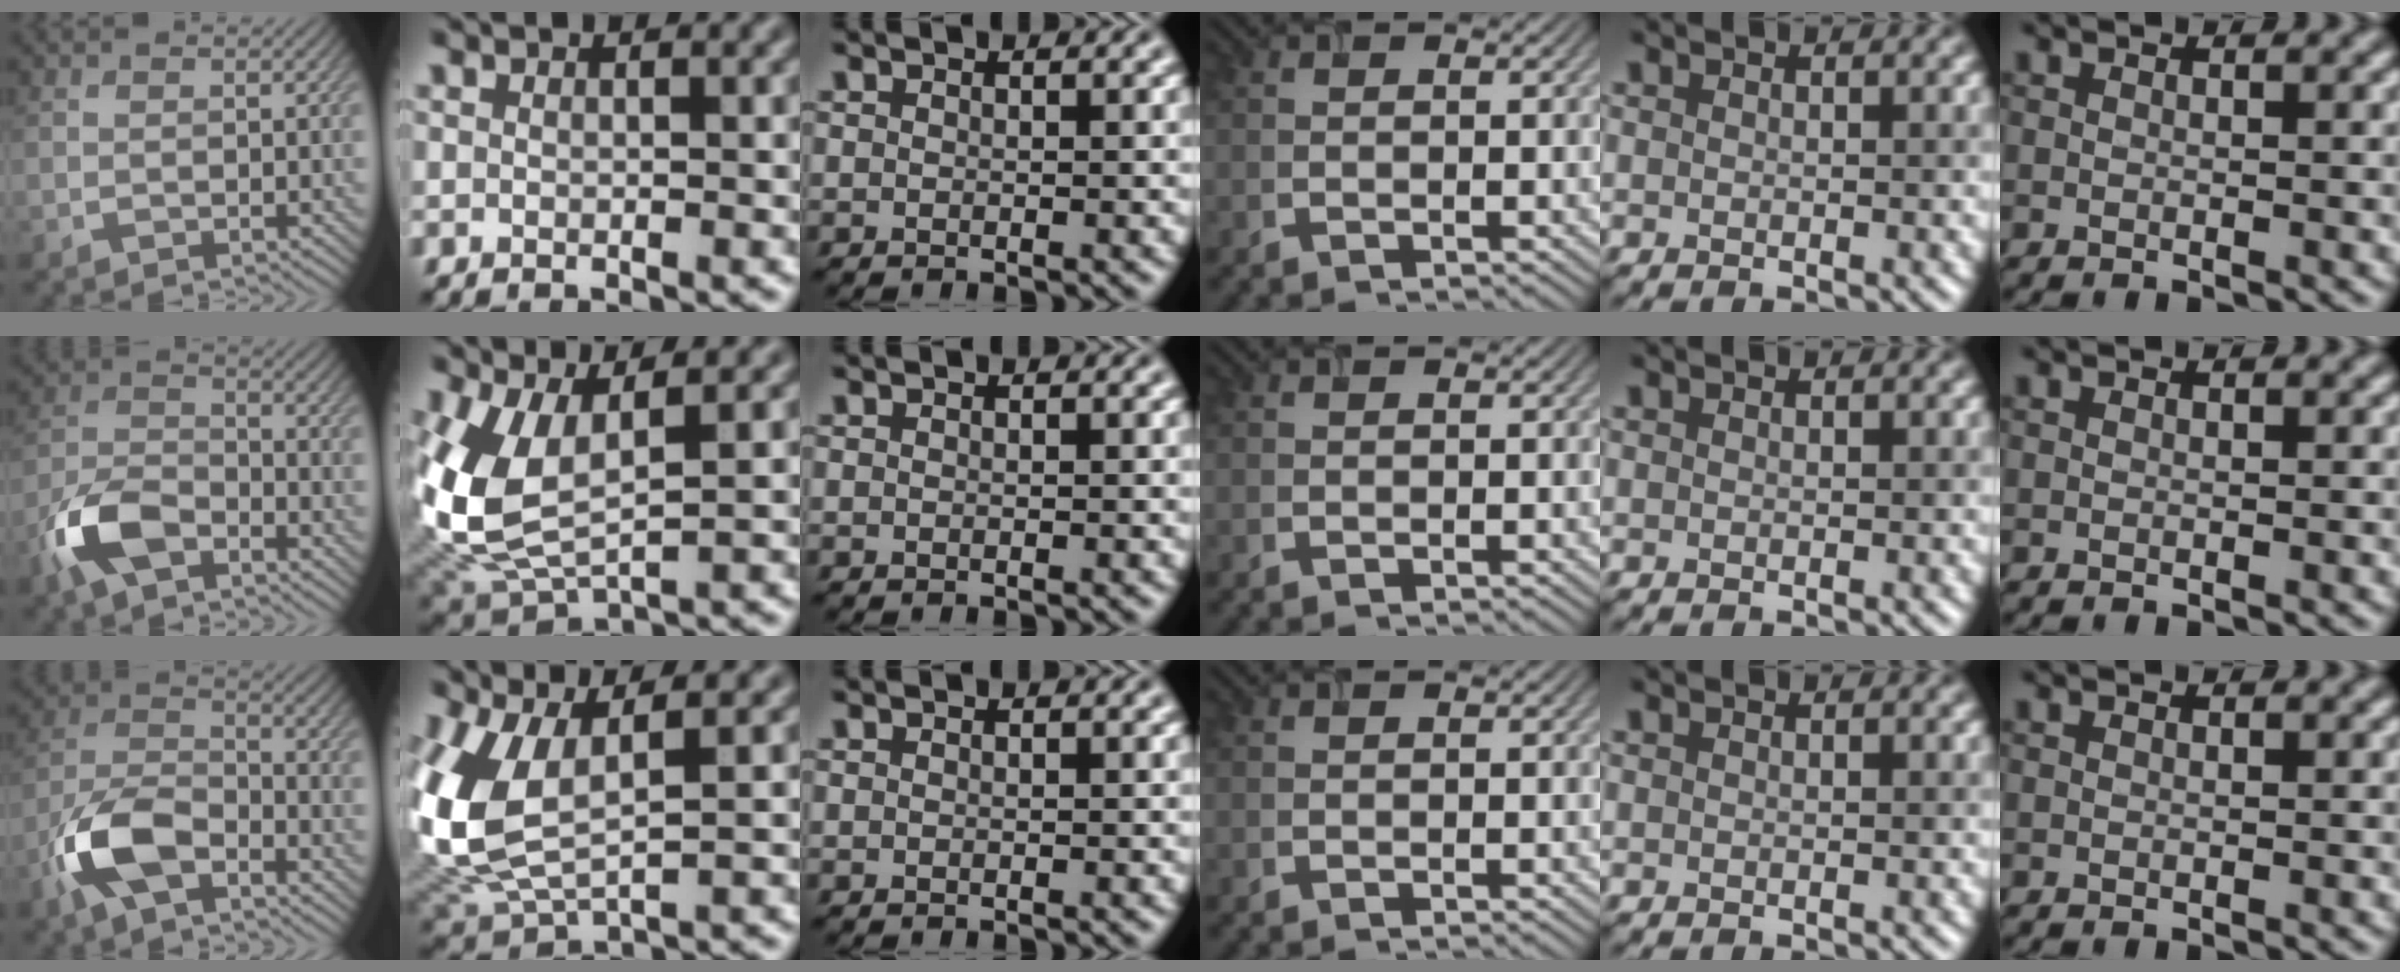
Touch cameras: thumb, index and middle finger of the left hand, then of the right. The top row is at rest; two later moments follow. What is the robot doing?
{"motion": "insert", "object": "airpods case & airpods"}